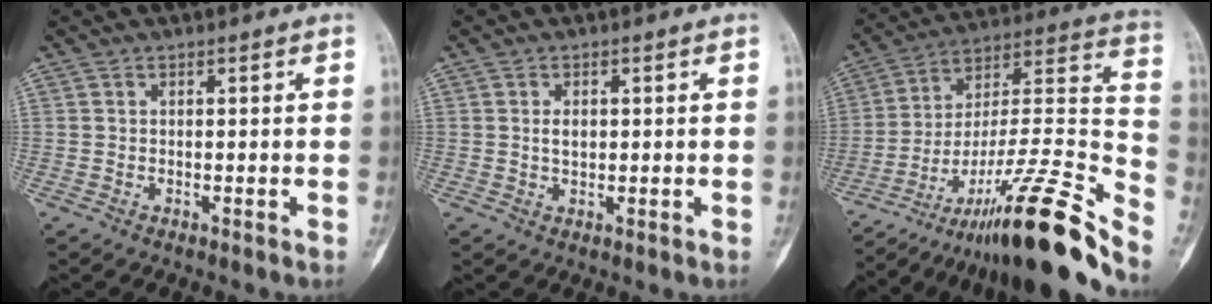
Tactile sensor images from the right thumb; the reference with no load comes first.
{"total": 2.3, "force": [0.3, 1.4, 1.7], "torque": [-0.022, -0.001, 0.007]}
{"total": 30.0, "force": [-21.1, 4.8, 20.8], "torque": [-0.258, 0.099, -0.336]}